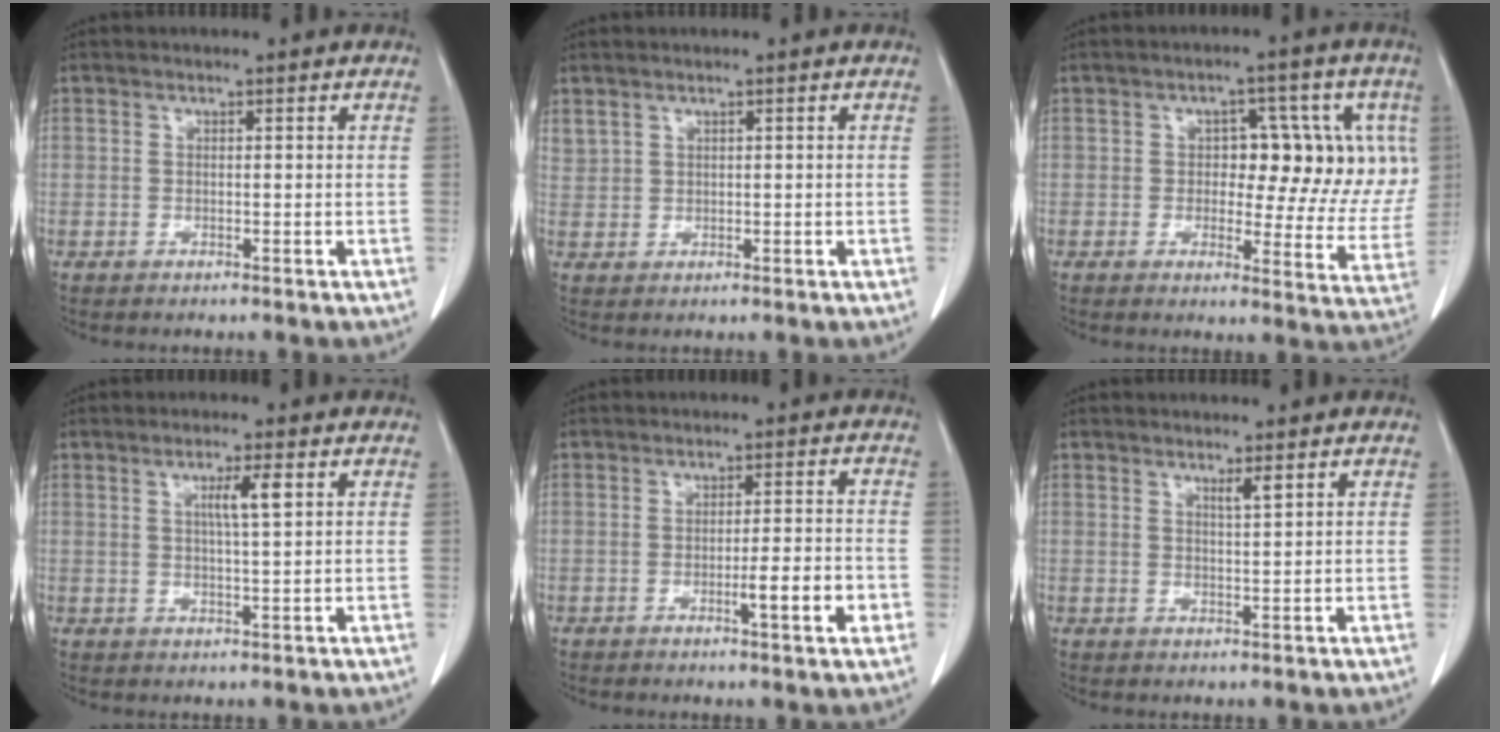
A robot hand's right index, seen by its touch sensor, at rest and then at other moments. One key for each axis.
{"total": 1.8, "fx": 1.3, "fy": 1.1, "fz": 0.6, "tx": -0.019, "ty": 0.014, "tz": 0.038}
{"total": 12.3, "fx": 2.3, "fy": 6.2, "fz": 10.3, "tx": -0.109, "ty": 0.015, "tz": 0.031}
{"total": 3.8, "fx": 1.2, "fy": 0.0, "fz": 3.6, "tx": -0.061, "ty": 0.000, "tz": 0.020}
{"total": 5.7, "fx": -2.1, "fy": 0.2, "fz": 5.3, "tx": -0.074, "ty": -0.002, "tz": -0.029}
{"total": 1.5, "fx": 1.0, "fy": -0.1, "fz": 1.1, "tx": -0.022, "ty": -0.004, "tz": 0.018}